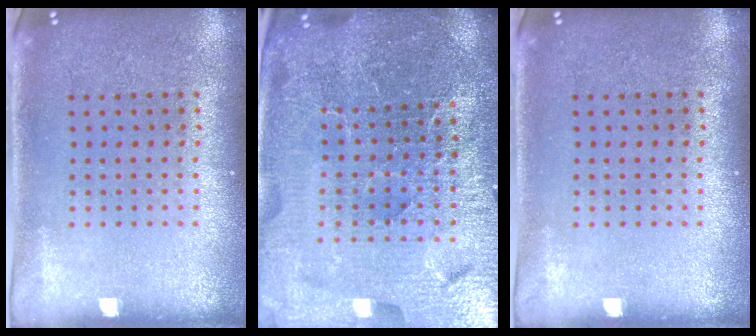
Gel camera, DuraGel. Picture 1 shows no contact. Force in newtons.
{"total": 6.0, "press": 5.3, "slide": 2.7}
{"total": 0.0}